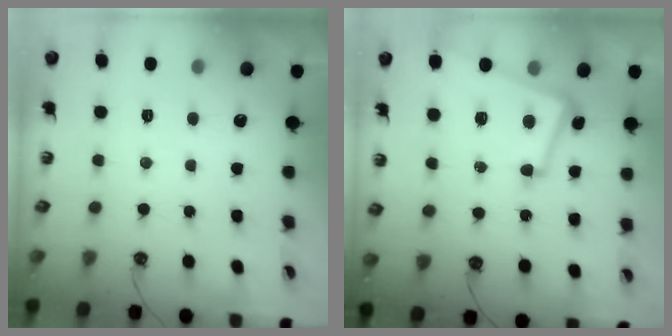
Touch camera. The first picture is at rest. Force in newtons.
{"total": 6.5, "press": 6.2, "slide": 2.0}